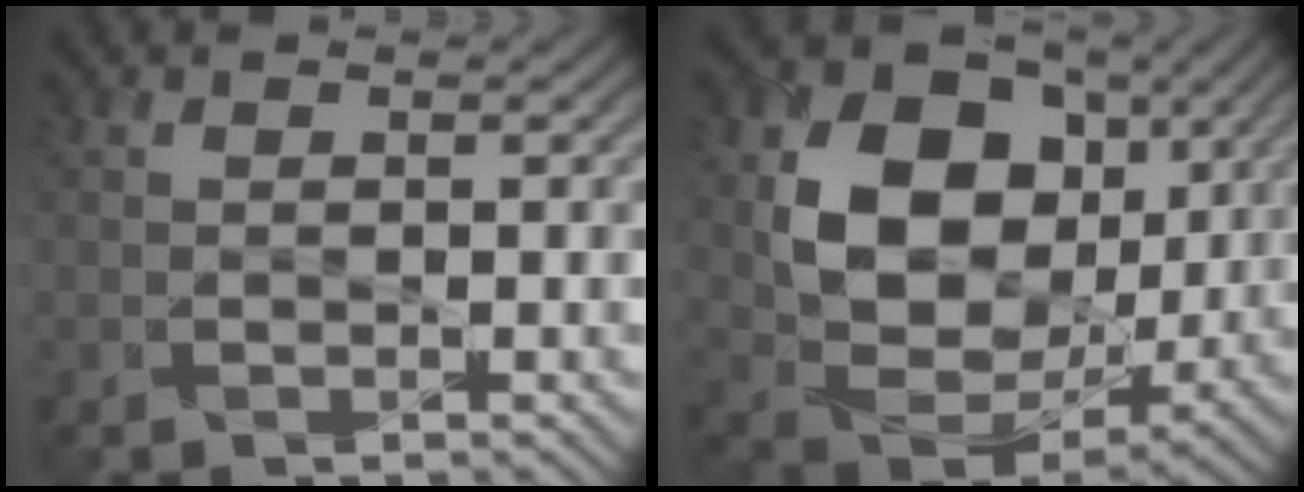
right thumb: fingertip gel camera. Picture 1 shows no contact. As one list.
[{"total": 14.2, "force": [3.2, 10.5, 9.0], "torque": [-0.176, -0.004, 0.053]}]